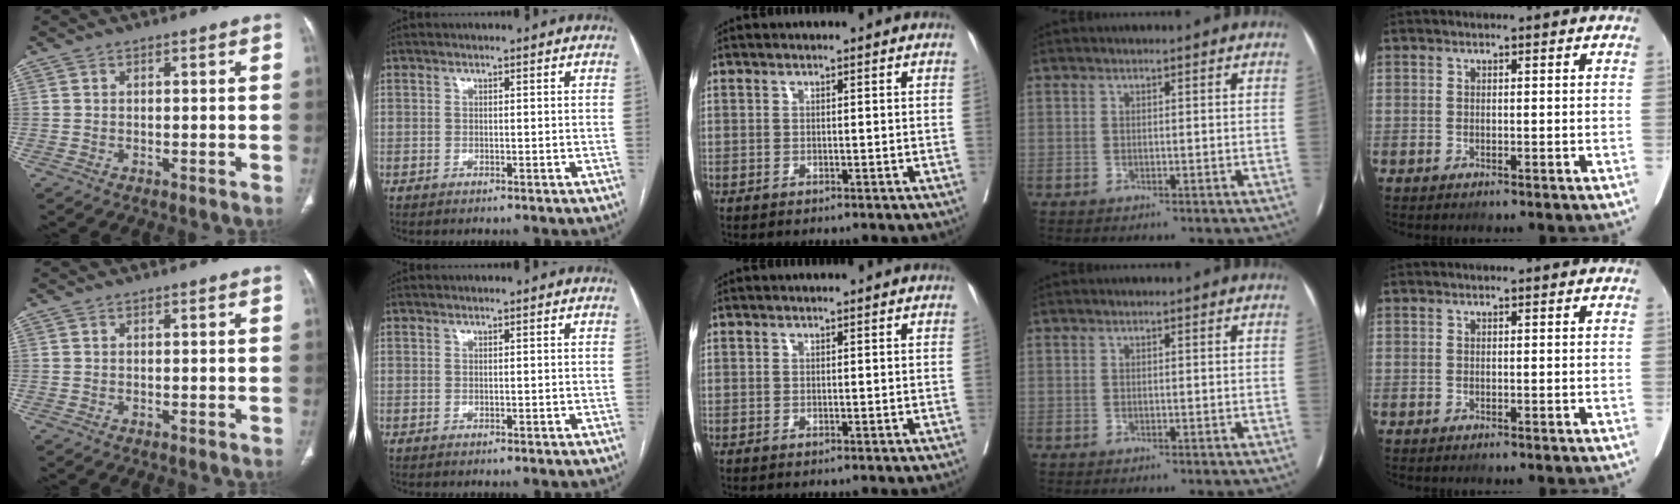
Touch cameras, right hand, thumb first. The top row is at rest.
{}